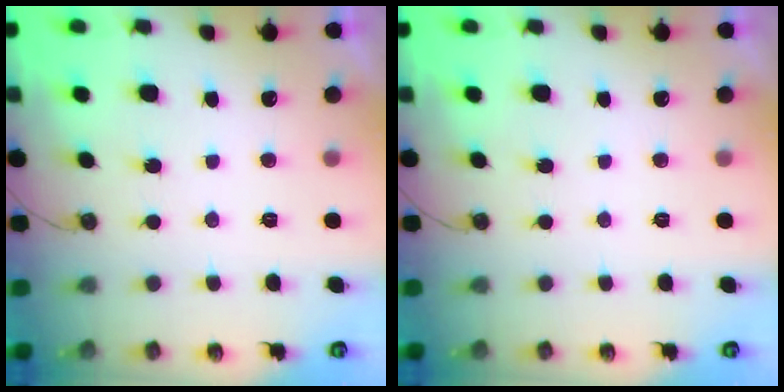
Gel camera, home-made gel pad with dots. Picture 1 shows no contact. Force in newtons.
{"total": 0.0}